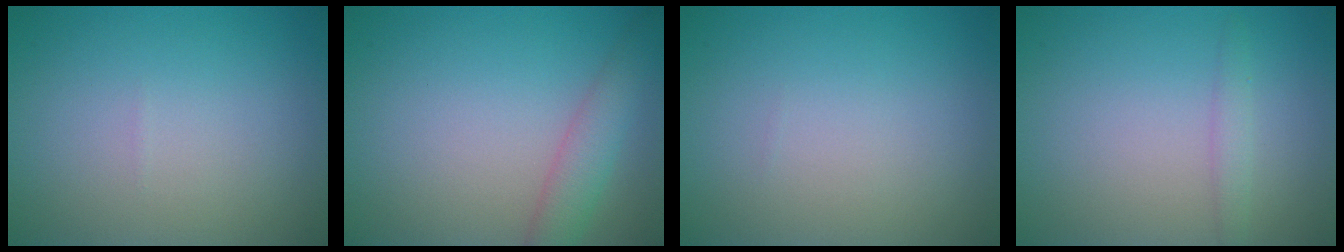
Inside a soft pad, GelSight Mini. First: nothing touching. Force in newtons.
{"total": 3.0, "press": 3.0, "slide": 0.1}
{"total": 0.0}
{"total": 1.3, "press": 1.3, "slide": 0.1}